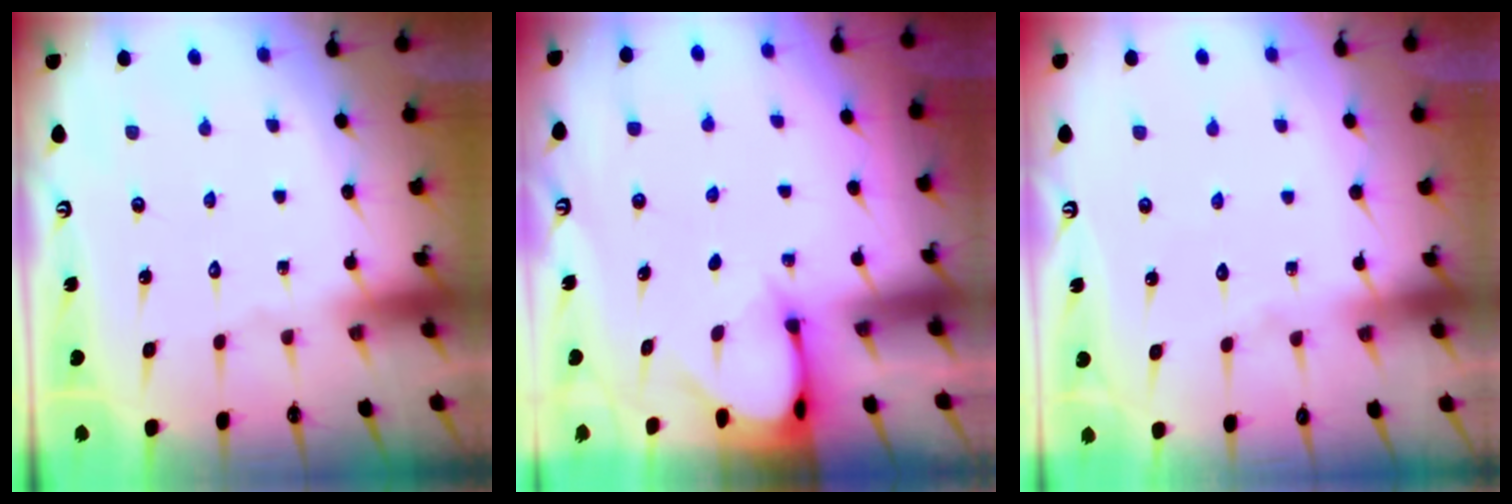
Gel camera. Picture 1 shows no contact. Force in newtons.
{"total": 3.1, "press": 3.1, "slide": 0.2}
{"total": 3.9, "press": 3.9, "slide": 0.3}